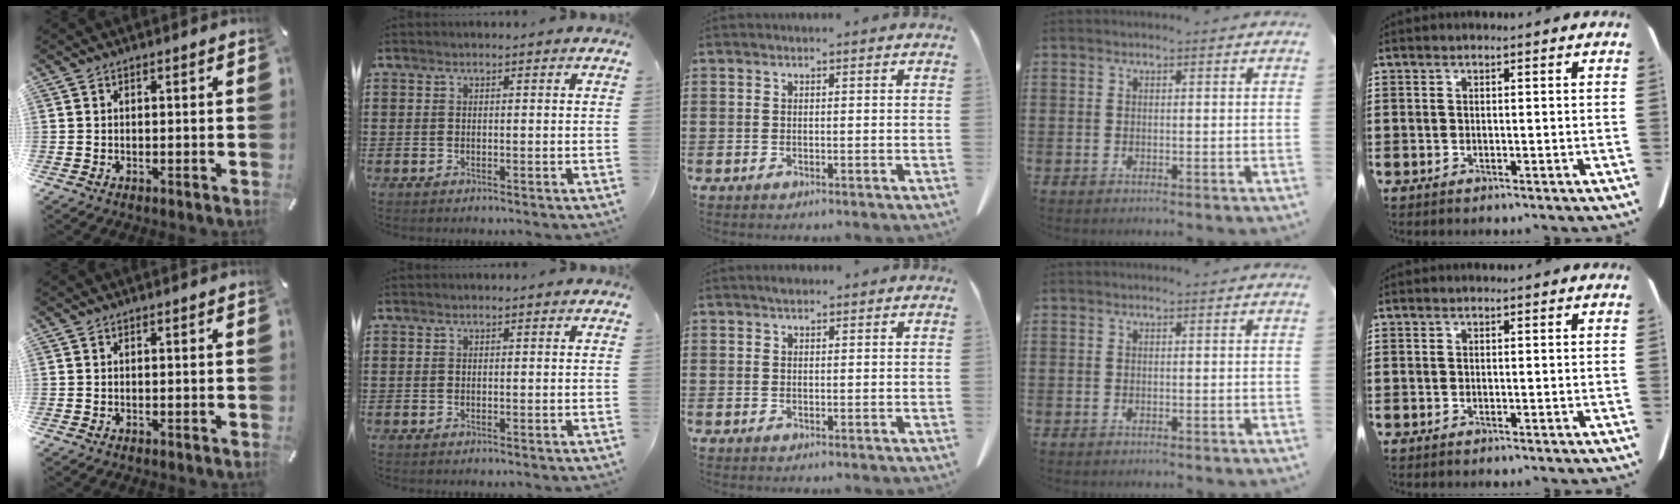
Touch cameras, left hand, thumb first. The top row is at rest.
{"middle": {"total": 0.9, "force": [0.7, 0.4, 0.3], "torque": [0.000, -0.001, 0.012]}}